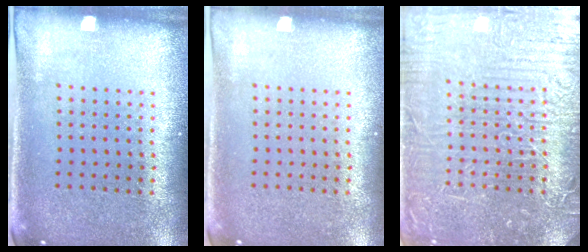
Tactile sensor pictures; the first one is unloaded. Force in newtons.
{"total": 0.0}
{"total": 6.0, "press": 6.0, "slide": 0.7}